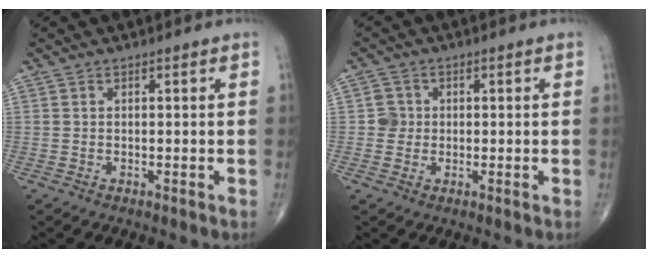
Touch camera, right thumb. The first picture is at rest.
{"total": 2.7, "force": [0.0, 2.7, 0.5], "torque": [0.013, 0.007, -0.003]}